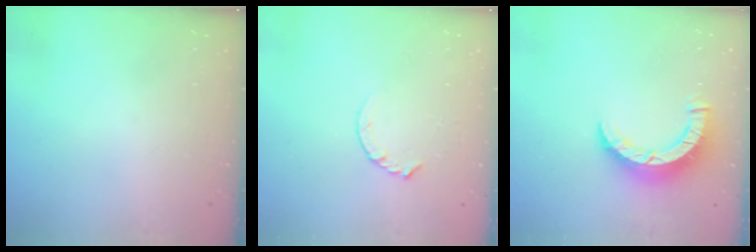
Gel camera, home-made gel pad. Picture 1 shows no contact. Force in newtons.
{"total": 2.8, "press": 2.8, "slide": 0.4}
{"total": 7.9, "press": 7.9, "slide": 1.0}